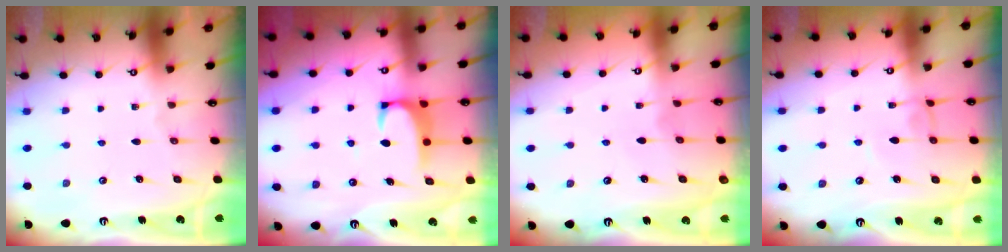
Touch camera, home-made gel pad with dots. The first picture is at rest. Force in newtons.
{"total": 2.0, "press": 2.0, "slide": 0.3}
{"total": 2.8, "press": 2.8, "slide": 0.3}
{"total": 2.6, "press": 2.6, "slide": 0.1}